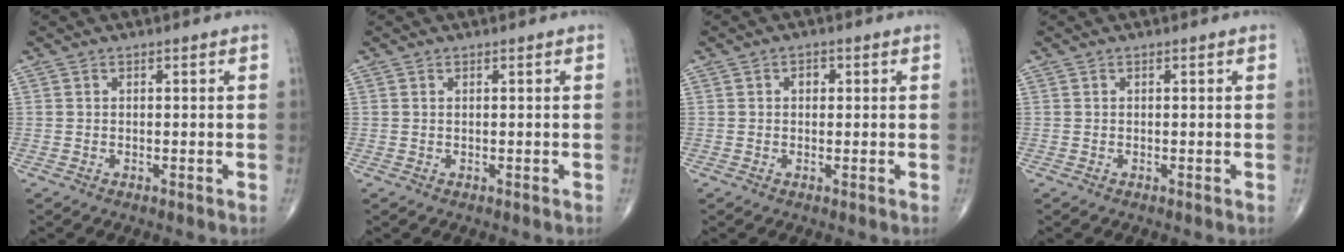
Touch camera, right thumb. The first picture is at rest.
{"total": 0.0}
{"total": 1.6, "force": [0.3, 1.2, 0.9], "torque": [-0.004, 0.004, 0.001]}
{"total": 0.0}